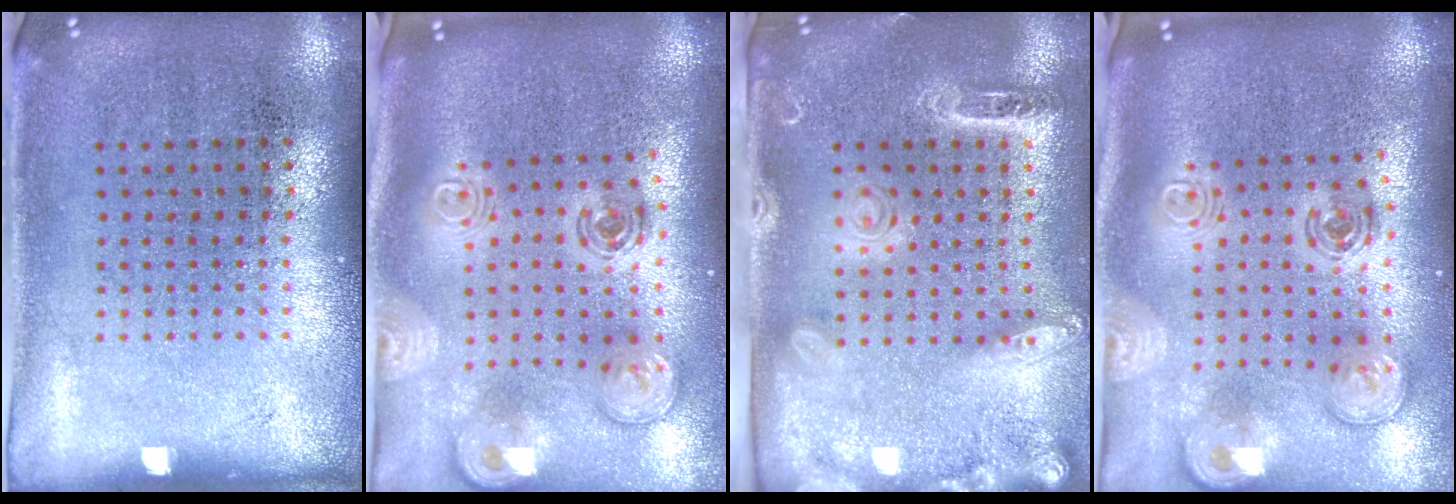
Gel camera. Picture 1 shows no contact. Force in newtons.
{"total": 2.8, "press": 2.0, "slide": 2.0}
{"total": 2.5, "press": 2.0, "slide": 1.6}
{"total": 2.9, "press": 2.0, "slide": 2.1}